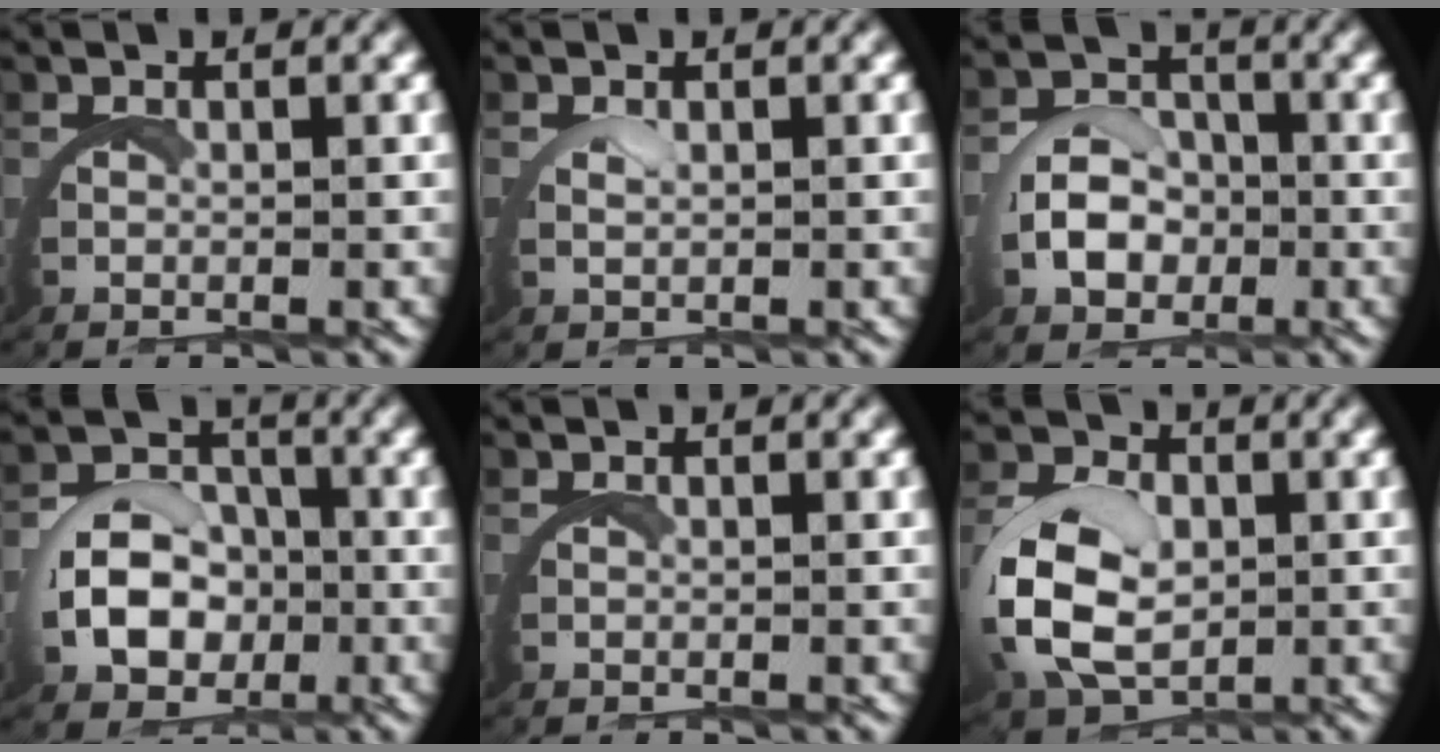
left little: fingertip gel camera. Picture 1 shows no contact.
{"total": 1.0, "force": [0.9, -0.3, 0.3], "torque": [-0.011, -0.003, 0.018]}
{"total": 3.7, "force": [-0.4, 3.0, 2.0], "torque": [-0.033, 0.000, -0.013]}
{"total": 5.2, "force": [-0.7, 4.2, 3.0], "torque": [-0.047, -0.005, -0.015]}
{"total": 0.0}
{"total": 6.9, "force": [0.2, 4.7, 5.0], "torque": [-0.128, -0.009, 0.011]}